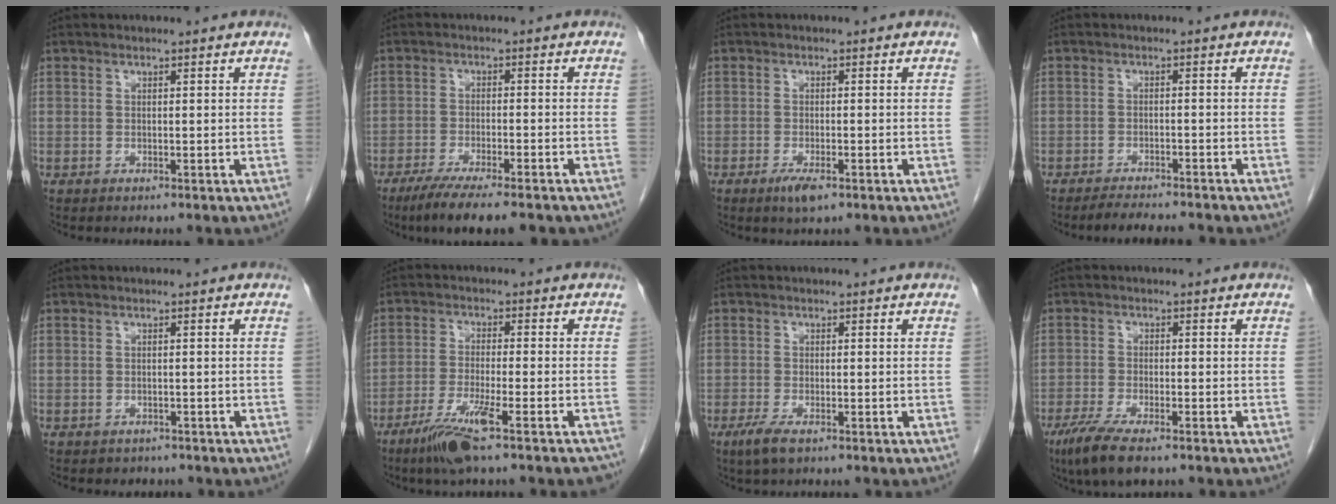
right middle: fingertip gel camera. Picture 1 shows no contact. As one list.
[{"total": 10.6, "force": [-8.2, 1.6, 6.5], "torque": [-0.095, -0.020, -0.123]}, {"total": 3.0, "force": [-1.7, 0.8, 2.3], "torque": [-0.042, -0.003, -0.028]}, {"total": 6.0, "force": [-5.5, 0.5, 2.4], "torque": [-0.033, -0.013, -0.084]}, {"total": 1.9, "force": [-1.5, 1.1, 0.0], "torque": [-0.009, 0.002, -0.024]}, {"total": 9.1, "force": [-6.2, 0.0, 6.7], "torque": [-0.116, -0.024, -0.104]}, {"total": 3.0, "force": [-1.8, 0.7, 2.3], "torque": [-0.055, -0.007, -0.034]}, {"total": 7.2, "force": [-4.9, 1.4, 5.1], "torque": [-0.097, -0.018, -0.081]}]